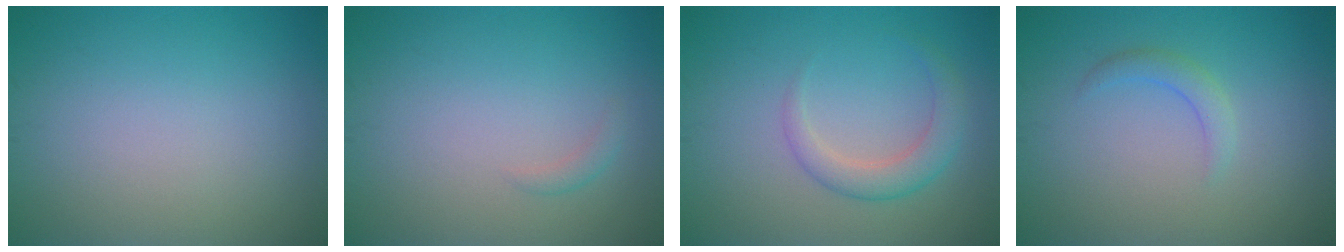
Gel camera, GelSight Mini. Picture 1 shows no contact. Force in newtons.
{"total": 0.8, "press": 0.8, "slide": 0.1}
{"total": 2.8, "press": 2.8, "slide": 0.2}
{"total": 1.5, "press": 1.5, "slide": 0.1}